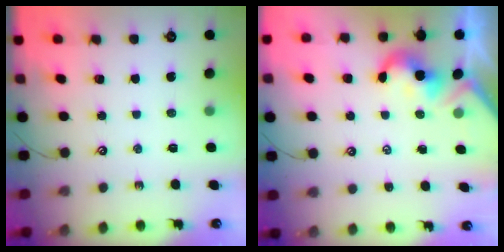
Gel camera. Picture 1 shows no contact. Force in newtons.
{"total": 1.9, "press": 1.8, "slide": 0.5}